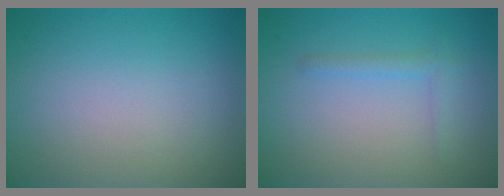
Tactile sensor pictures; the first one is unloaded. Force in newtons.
{"total": 1.1, "press": 1.1, "slide": 0.1}